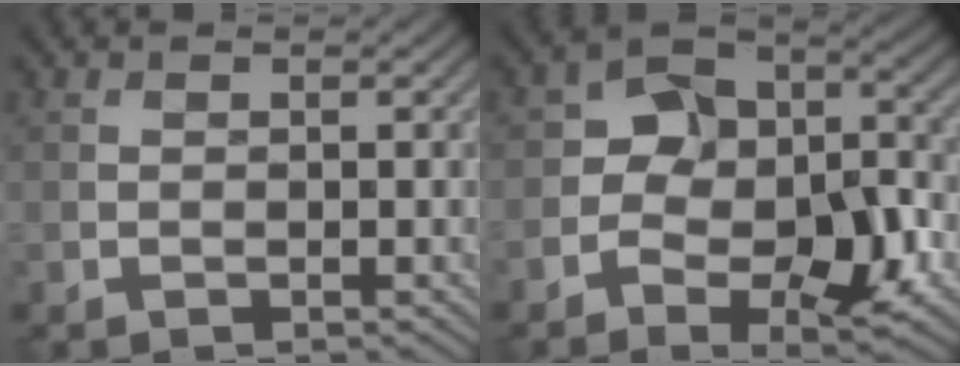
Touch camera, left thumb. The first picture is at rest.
{"total": 10.0, "force": [-3.0, 6.4, 7.1], "torque": [-0.118, -0.003, -0.058]}